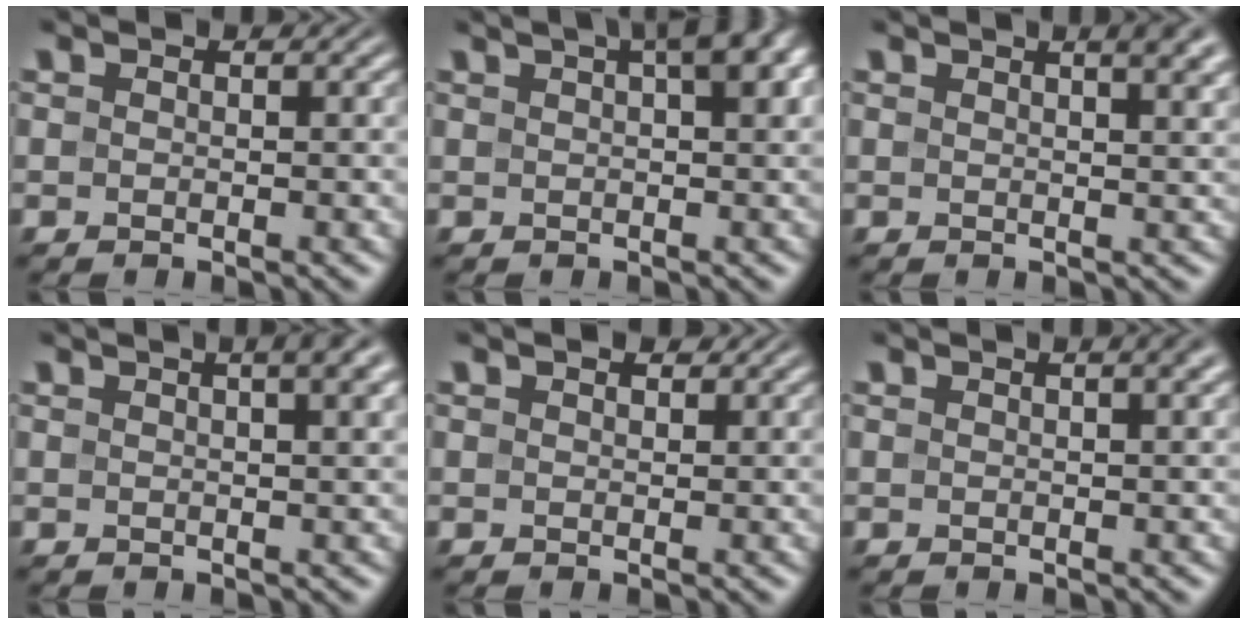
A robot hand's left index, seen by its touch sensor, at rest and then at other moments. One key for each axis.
{"total": 5.4, "fx": 2.5, "fy": 1.5, "fz": 4.6, "tx": -0.048, "ty": 0.023, "tz": 0.032}
{"total": 5.7, "fx": 3.2, "fy": 2.3, "fz": 4.2, "tx": -0.019, "ty": 0.032, "tz": 0.010}
{"total": 6.8, "fx": 3.5, "fy": 2.8, "fz": 5.2, "tx": -0.029, "ty": 0.043, "tz": 0.012}
{"total": 1.2, "fx": 0.9, "fy": 0.6, "fz": 0.5, "tx": -0.011, "ty": 0.002, "tz": 0.014}
{"total": 3.7, "fx": 1.9, "fy": 1.5, "fz": 2.8, "tx": -0.011, "ty": 0.015, "tz": 0.001}